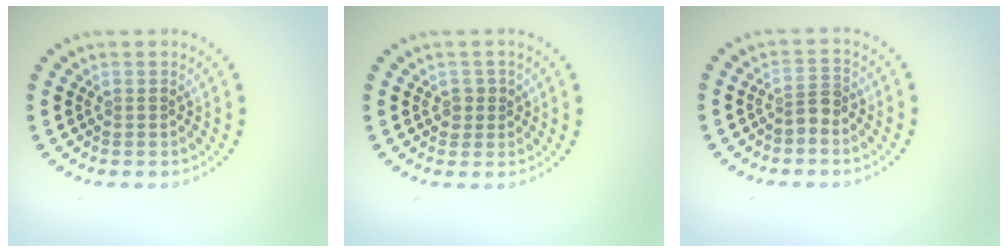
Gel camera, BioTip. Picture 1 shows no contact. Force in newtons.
{"total": 1.4, "press": 1.2, "slide": 0.7}
{"total": 1.6, "press": 1.3, "slide": 1.0}